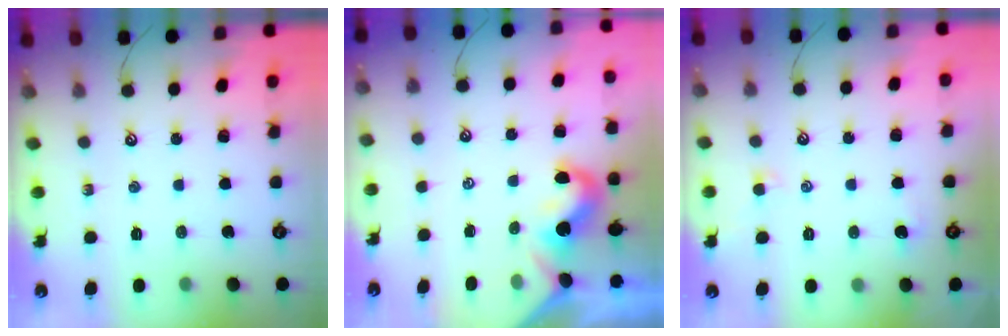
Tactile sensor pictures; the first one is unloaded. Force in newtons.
{"total": 2.1, "press": 2.0, "slide": 0.5}
{"total": 0.8, "press": 0.6, "slide": 0.6}